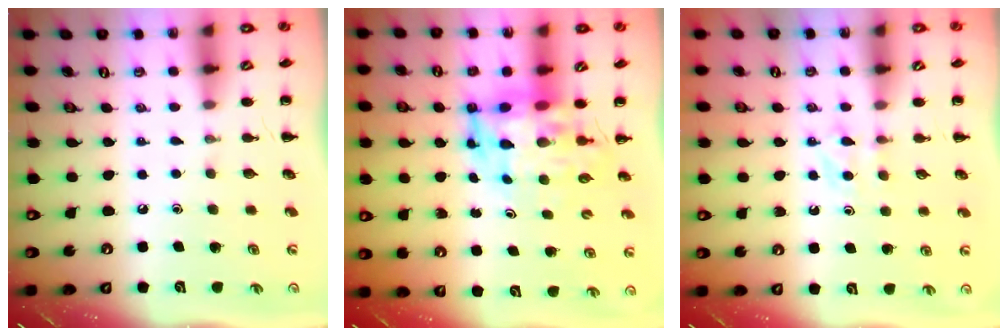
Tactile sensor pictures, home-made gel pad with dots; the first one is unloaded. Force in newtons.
{"total": 7.1, "press": 6.8, "slide": 2.2}
{"total": 3.8, "press": 3.6, "slide": 1.3}